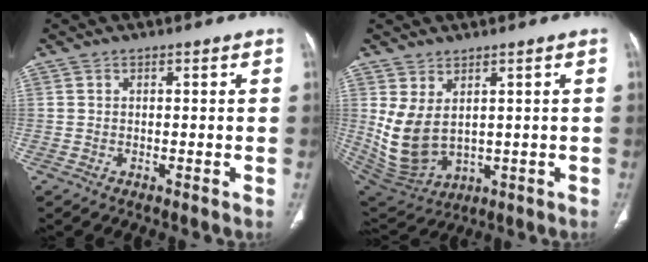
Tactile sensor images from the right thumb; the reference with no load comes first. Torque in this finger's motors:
{"motor_torque": [1.42, 1.47, 0.05, 0.06, 0.34]}